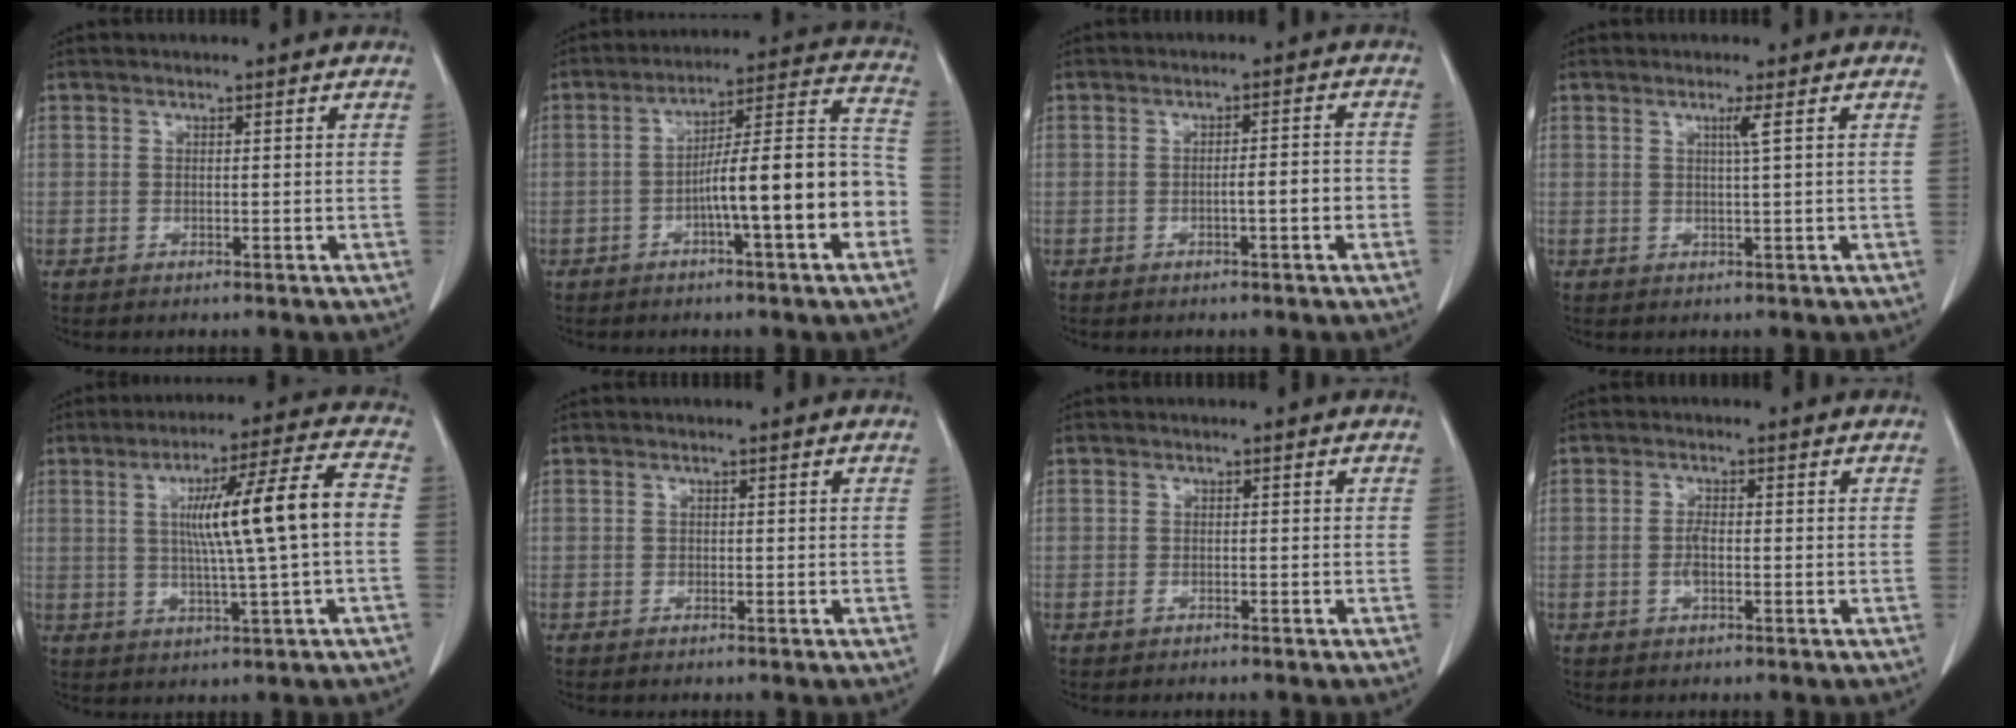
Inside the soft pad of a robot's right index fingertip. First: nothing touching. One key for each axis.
{"total": 14.8, "fx": -4.5, "fy": 1.2, "fz": 14.1, "tx": -0.203, "ty": 0.030, "tz": -0.068}
{"total": 3.6, "fx": -1.2, "fy": 0.3, "fz": 3.4, "tx": -0.050, "ty": 0.007, "tz": -0.018}
{"total": 1.6, "fx": 0.6, "fy": -0.6, "fz": 1.4, "tx": -0.029, "ty": -0.004, "tz": 0.012}
{"total": 12.7, "fx": 0.4, "fy": -0.3, "fz": 12.7, "tx": -0.202, "ty": 0.013, "tz": 0.008}
{"total": 0.0}
{"total": 0.6, "fx": -0.5, "fy": 0.3, "fz": 0.2, "tx": -0.004, "ty": 0.000, "tz": -0.009}
{"total": 2.0, "fx": -0.5, "fy": 0.7, "fz": 1.9, "tx": -0.042, "ty": 0.000, "tz": -0.009}